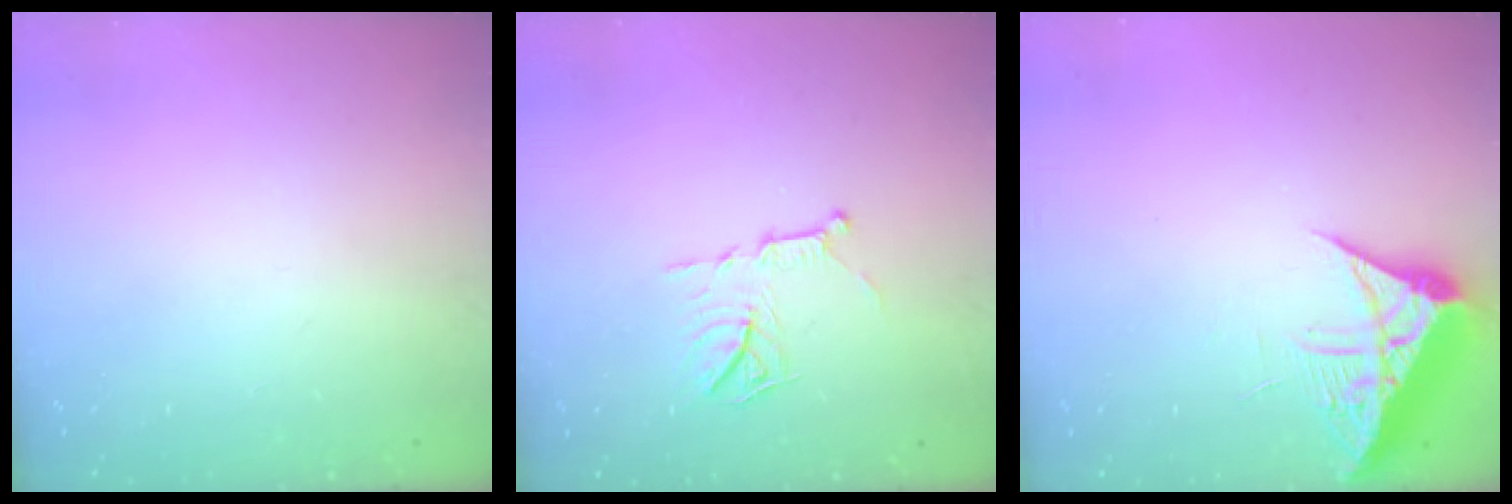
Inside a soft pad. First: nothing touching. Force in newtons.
{"total": 10.6, "press": 10.6, "slide": 0.8}
{"total": 8.1, "press": 8.0, "slide": 0.8}